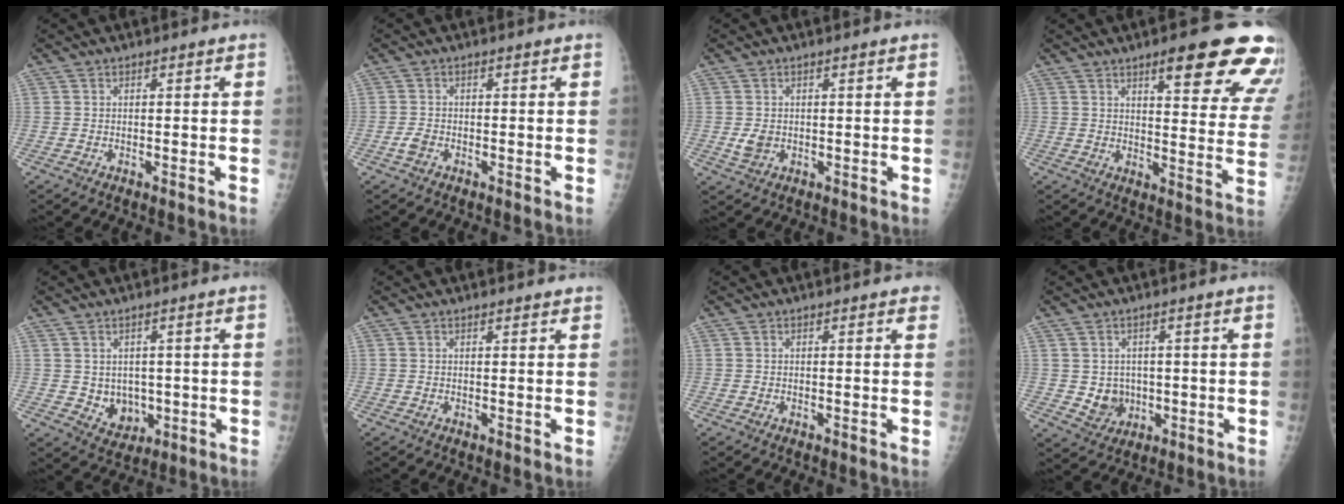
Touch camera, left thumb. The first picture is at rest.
{"total": 1.7, "force": [-0.7, 1.1, 1.2], "torque": [-0.027, 0.005, -0.014]}
{"total": 2.5, "force": [0.0, 1.8, 1.7], "torque": [-0.029, -0.002, 0.007]}
{"total": 19.4, "force": [12.2, 4.9, 14.3], "torque": [-0.146, -0.052, 0.147]}
{"total": 5.2, "force": [-0.1, 4.4, 2.8], "torque": [-0.018, -0.005, 0.016]}
{"total": 1.1, "force": [1.1, 0.2, 0.3], "torque": [-0.002, -0.002, 0.014]}
{"total": 1.3, "force": [0.9, 0.4, 0.9], "torque": [-0.008, 0.001, 0.007]}
{"total": 4.9, "force": [-0.1, 4.3, 2.2], "torque": [-0.013, 0.000, 0.010]}